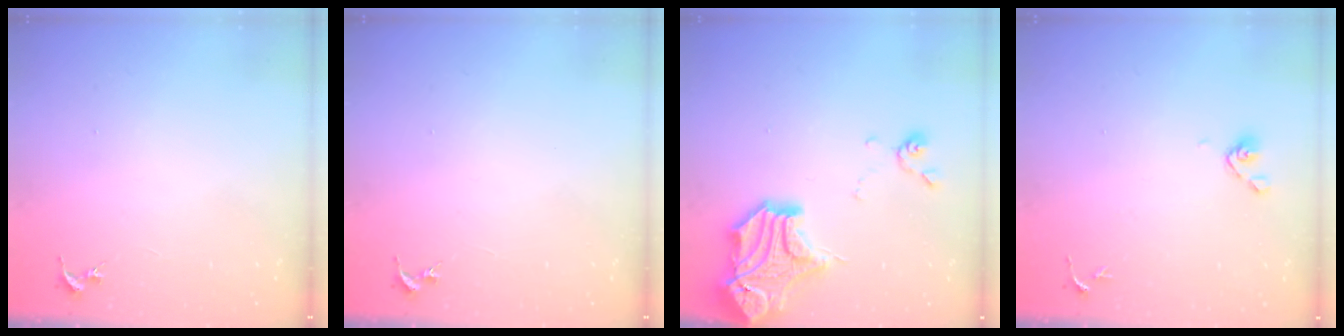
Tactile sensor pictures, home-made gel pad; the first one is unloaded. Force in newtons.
{"total": 0.0}
{"total": 20.2, "press": 20.0, "slide": 2.5}
{"total": 5.9, "press": 5.4, "slide": 2.4}